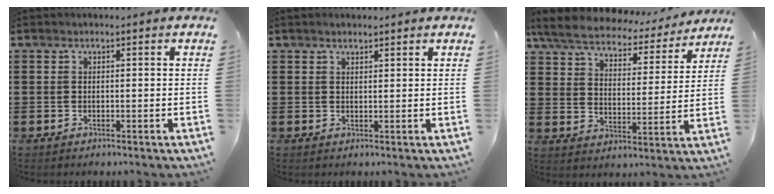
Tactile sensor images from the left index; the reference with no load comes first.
{"total": 1.2, "force": [1.1, 0.3, 0.3], "torque": [-0.007, 0.002, 0.021]}
{"total": 6.2, "force": [5.7, 1.4, 1.9], "torque": [-0.065, -0.033, 0.097]}